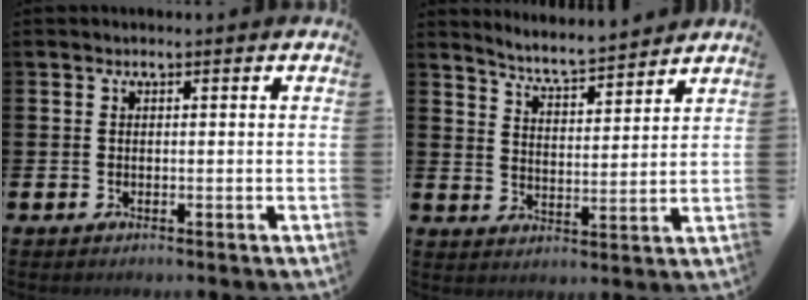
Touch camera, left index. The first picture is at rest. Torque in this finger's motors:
{"motor_torque": [0.25, -0.27, 0.08, 0.08]}